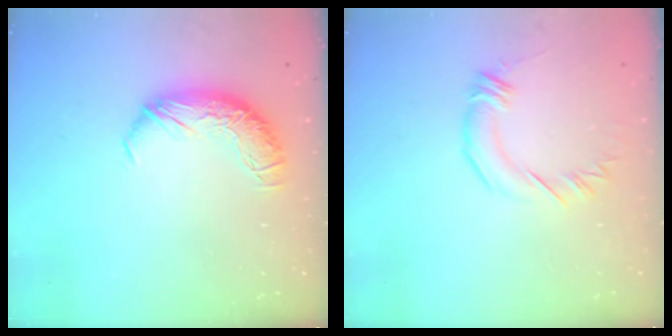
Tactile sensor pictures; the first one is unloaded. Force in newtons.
{"total": 1.9, "press": 1.9, "slide": 0.4}